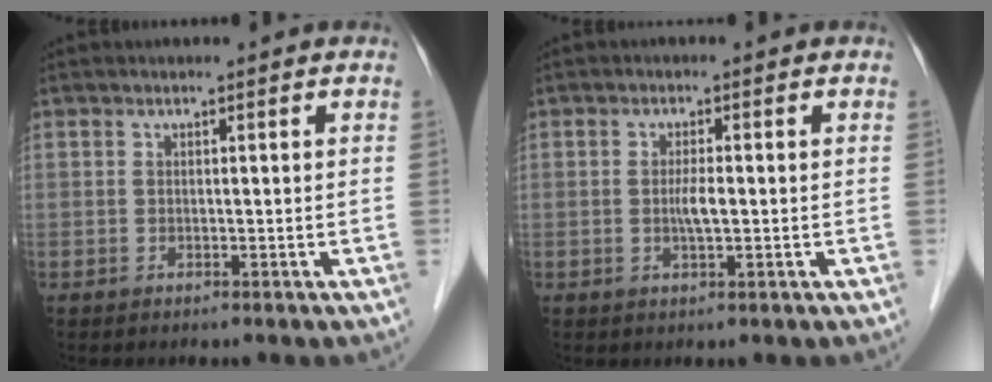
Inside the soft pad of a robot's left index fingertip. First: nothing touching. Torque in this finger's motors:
{"motor_torque": [0.73, 0.45, 0.08, 0.08]}